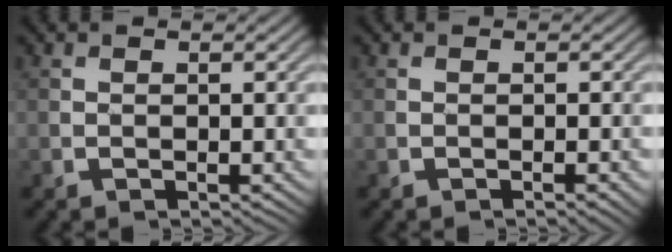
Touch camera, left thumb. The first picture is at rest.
{"total": 1.2, "force": [-0.7, 0.4, 0.9], "torque": [-0.011, -0.002, -0.008]}